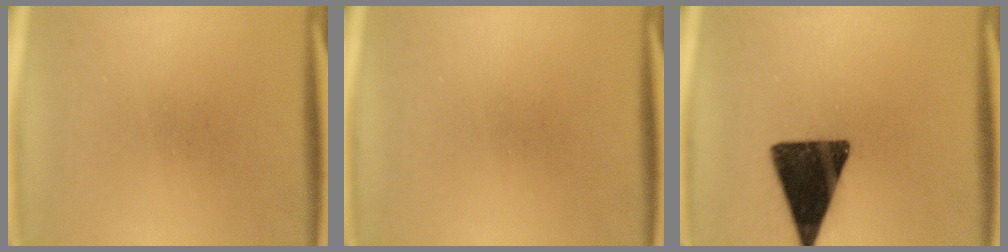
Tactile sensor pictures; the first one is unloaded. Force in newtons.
{"total": 0.0}
{"total": 16.4}